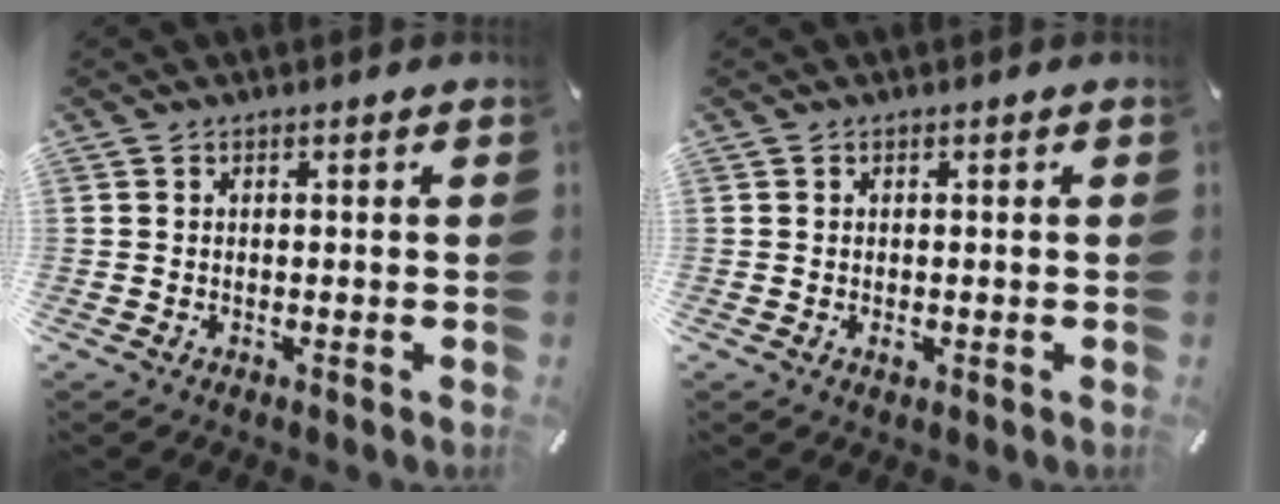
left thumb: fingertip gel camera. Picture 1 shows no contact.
{"total": 1.2, "force": [-0.1, 1.0, 0.6], "torque": [-0.010, 0.004, -0.003]}